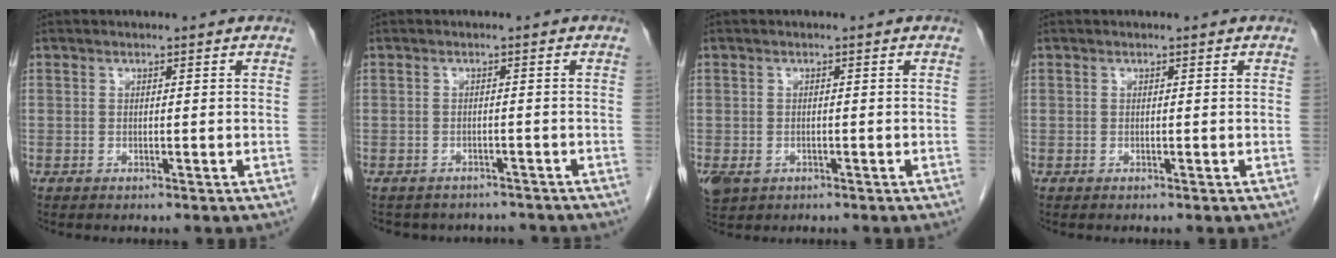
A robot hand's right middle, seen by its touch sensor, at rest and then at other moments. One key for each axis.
{"total": 6.7, "fx": -6.0, "fy": 2.9, "fz": 0.6, "tx": -0.006, "ty": 0.010, "tz": -0.067}
{"total": 3.1, "fx": -1.3, "fy": 2.3, "fz": 1.5, "tx": -0.033, "ty": -0.005, "tz": -0.012}
{"total": 0.0}